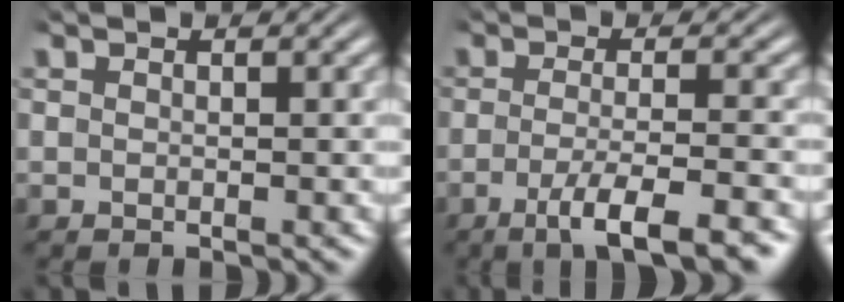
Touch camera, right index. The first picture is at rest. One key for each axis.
{"total": 6.1, "fx": -3.9, "fy": 1.0, "fz": 4.7, "tx": -0.078, "ty": -0.025, "tz": -0.051}